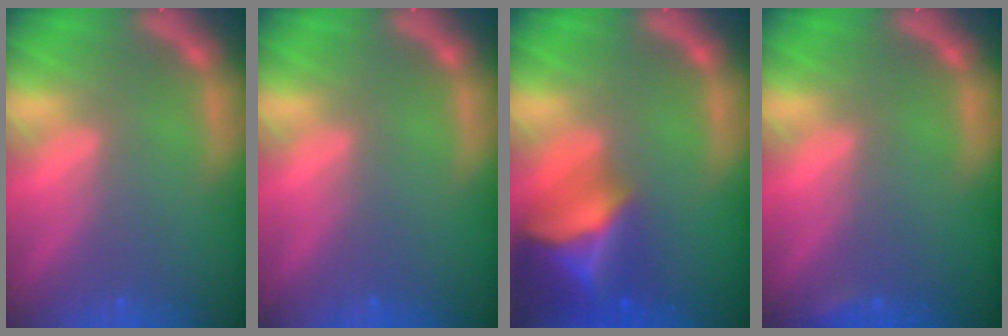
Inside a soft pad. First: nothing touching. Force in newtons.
{"total": 0.0}
{"total": 9.4}
{"total": 0.9}